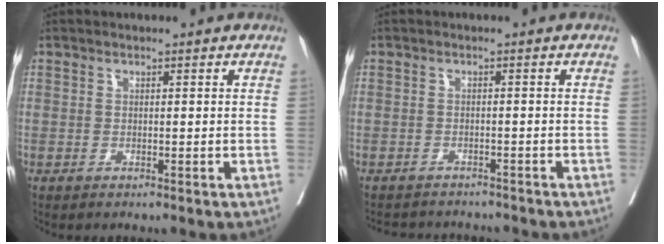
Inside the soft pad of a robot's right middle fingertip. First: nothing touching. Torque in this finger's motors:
{"motor_torque": [-0.01, -0.12, -0.01, 0.00]}